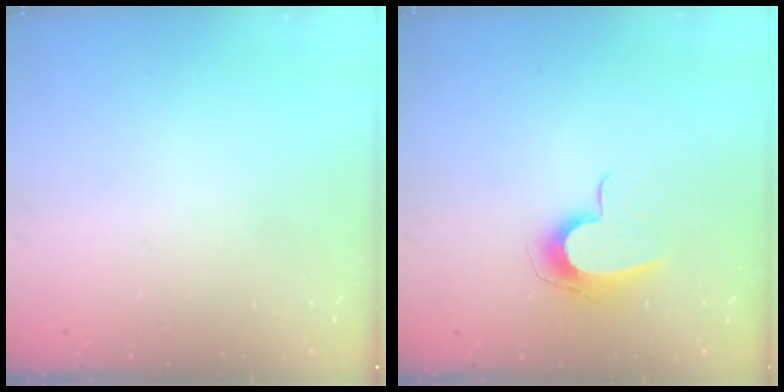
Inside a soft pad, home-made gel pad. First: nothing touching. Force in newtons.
{"total": 9.2, "press": 9.2, "slide": 0.8}